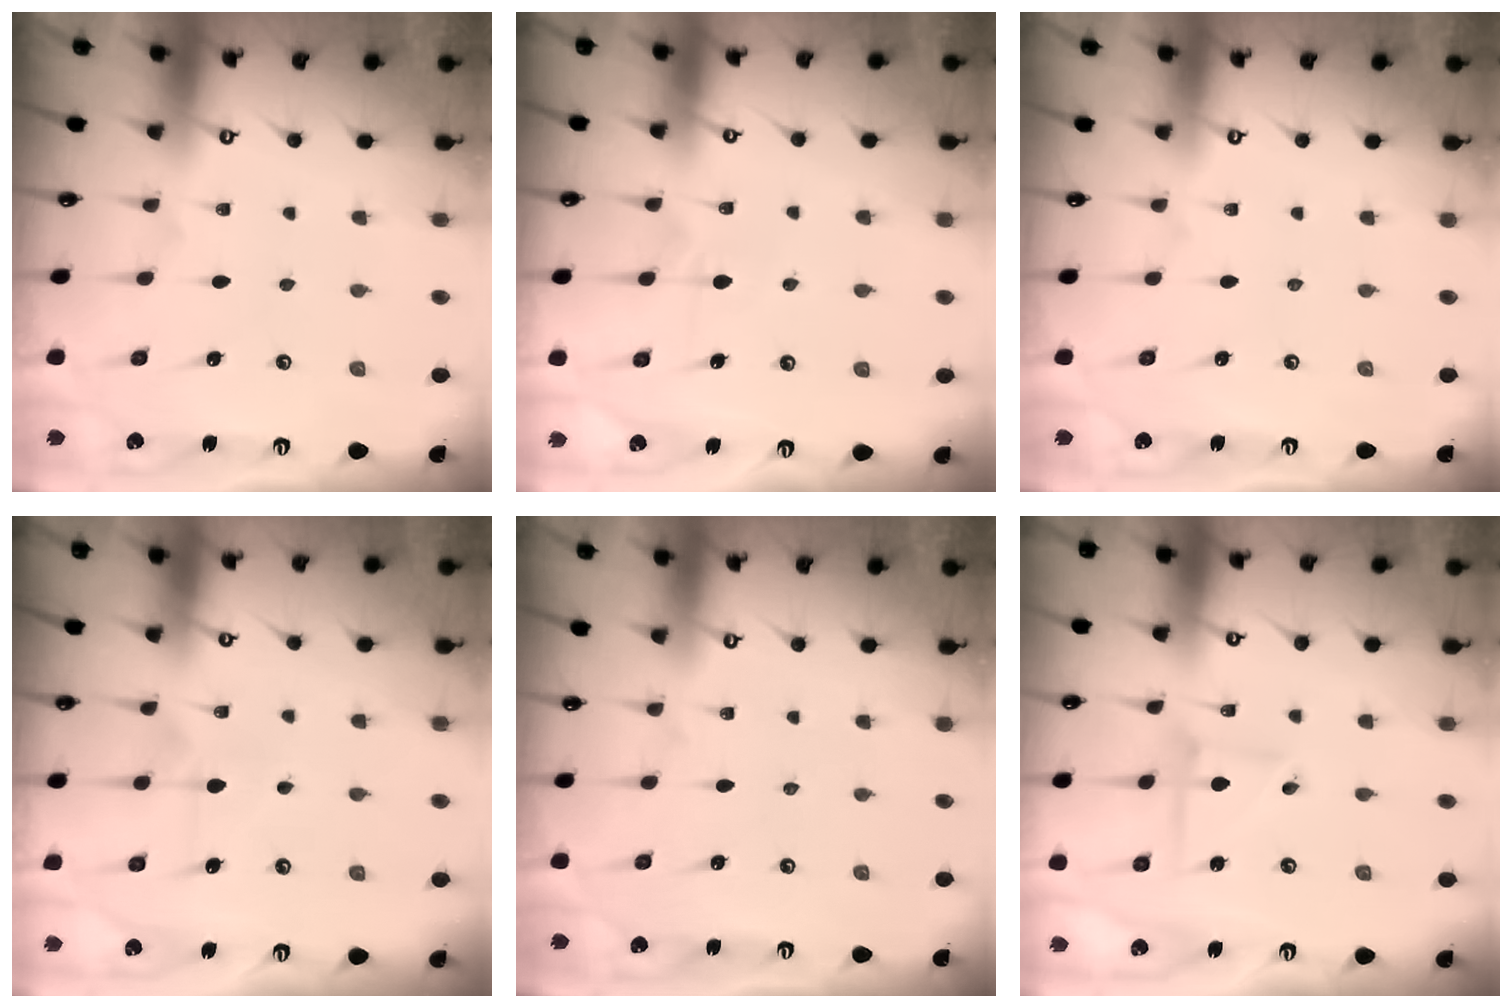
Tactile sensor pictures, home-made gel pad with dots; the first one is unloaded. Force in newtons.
{"total": 5.3, "press": 5.3, "slide": 0.4}
{"total": 0.0}
{"total": 5.9, "press": 5.9, "slide": 0.8}
{"total": 0.0}
{"total": 3.6, "press": 3.6, "slide": 0.4}